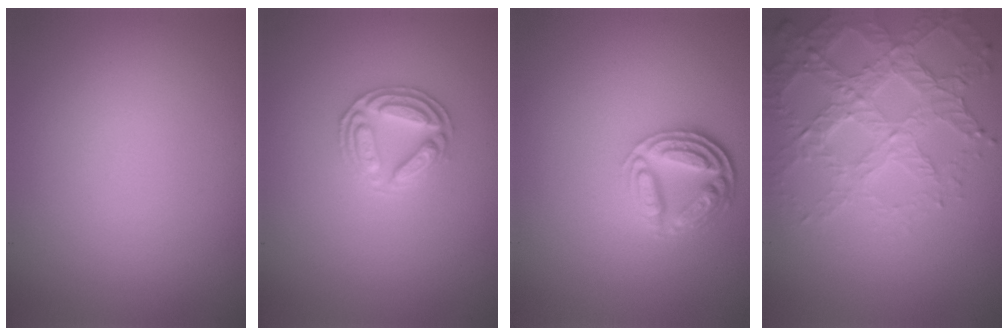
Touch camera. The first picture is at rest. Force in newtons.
{"total": 2.9, "press": 2.9, "slide": 0.2}
{"total": 4.4, "press": 3.4, "slide": 2.8}
{"total": 6.0, "press": 4.7, "slide": 3.7}